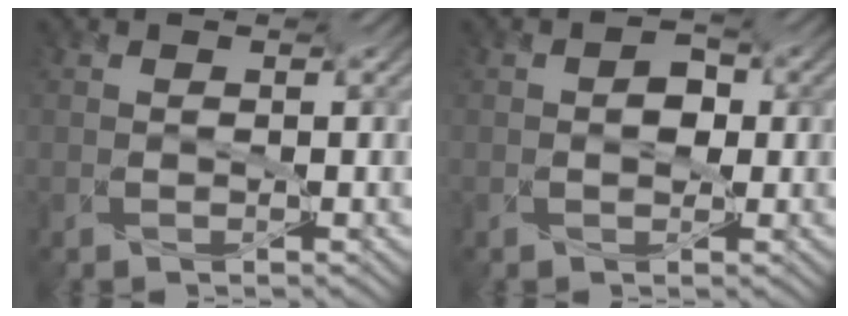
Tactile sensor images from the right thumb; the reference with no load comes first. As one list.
[{"total": 2.0, "force": [-0.3, 1.3, 1.5], "torque": [-0.013, 0.005, -0.010]}]